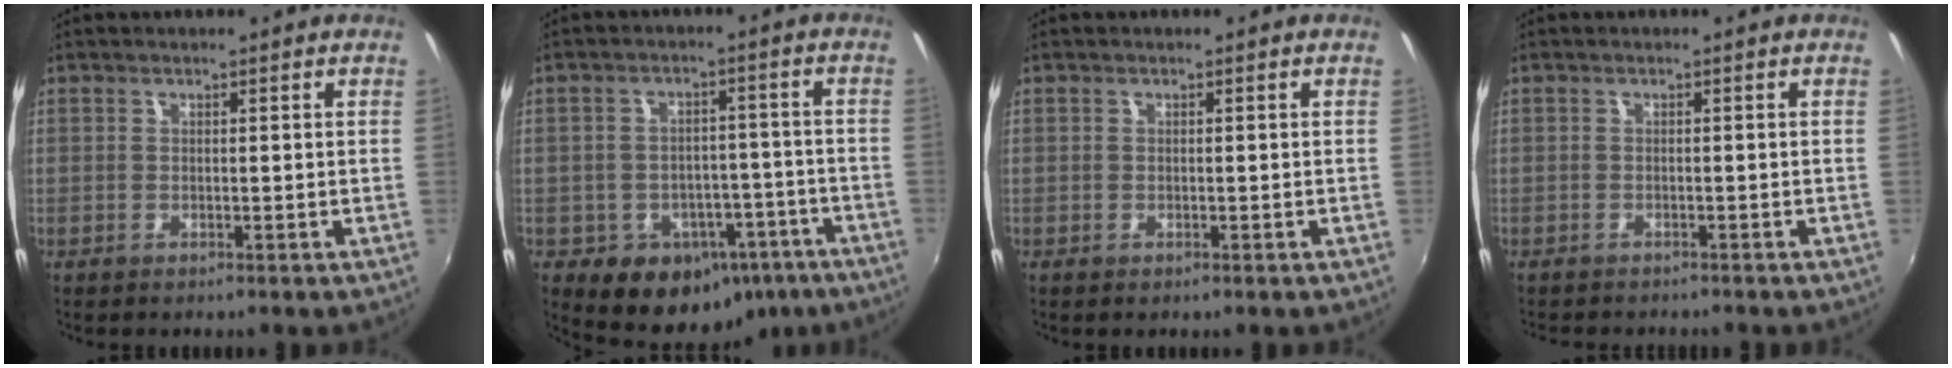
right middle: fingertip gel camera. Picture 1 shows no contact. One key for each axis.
{"total": 14.4, "fx": -8.2, "fy": 10.4, "fz": 5.8, "tx": -0.106, "ty": 0.030, "tz": -0.081}
{"total": 0.0}
{"total": 3.1, "fx": -2.9, "fy": 0.7, "fz": 0.8, "tx": -0.024, "ty": -0.015, "tz": -0.044}